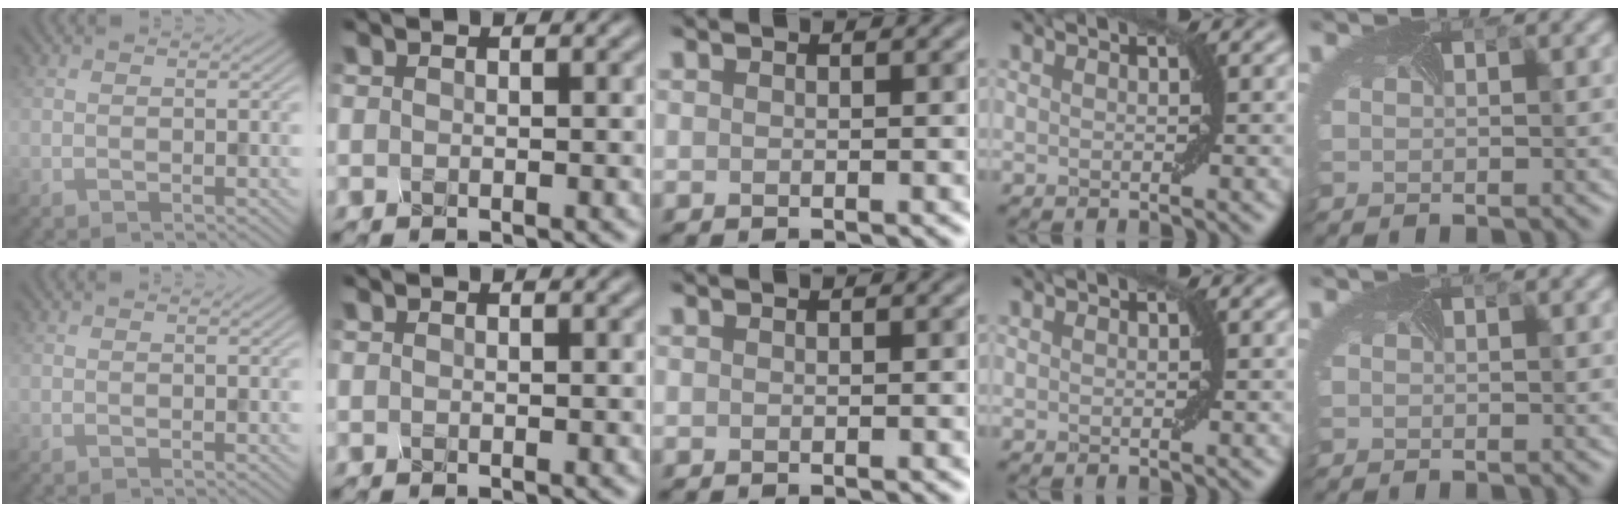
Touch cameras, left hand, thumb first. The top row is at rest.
{}